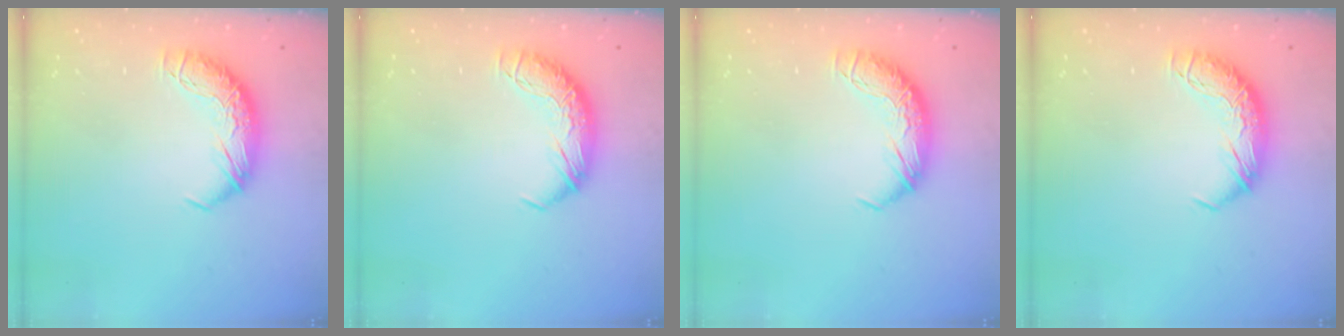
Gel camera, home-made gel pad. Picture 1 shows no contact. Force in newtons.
{"total": 0.0}
{"total": 0.0}
{"total": 0.0}